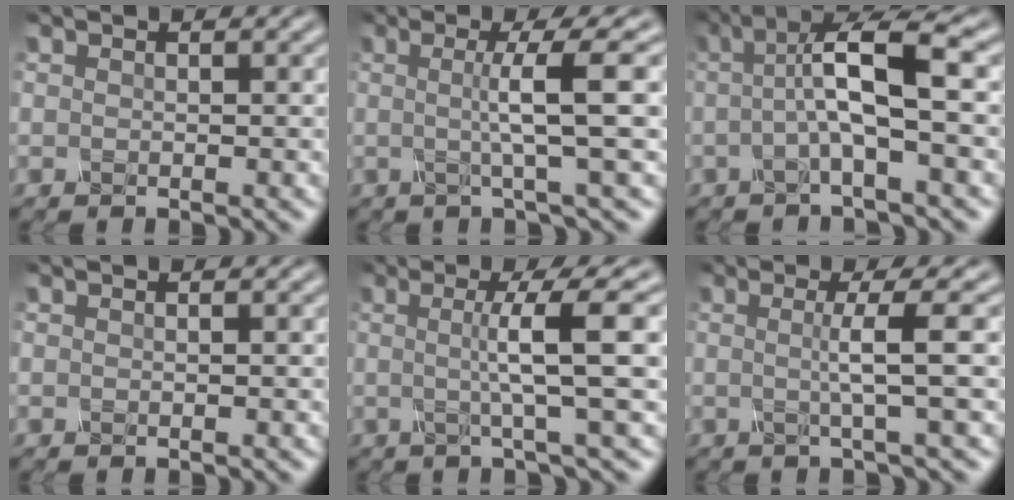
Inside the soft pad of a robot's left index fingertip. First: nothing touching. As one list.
[{"total": 5.5, "force": [0.4, 0.7, 5.5], "torque": [-0.085, 0.009, 0.002]}, {"total": 6.4, "force": [0.4, 1.2, 6.2], "torque": [-0.111, 0.015, 0.000]}, {"total": 0.0}, {"total": 6.4, "force": [0.5, 0.9, 6.4], "torque": [-0.096, 0.011, 0.005]}, {"total": 4.0, "force": [0.2, 0.6, 3.9], "torque": [-0.066, 0.001, -0.008]}]